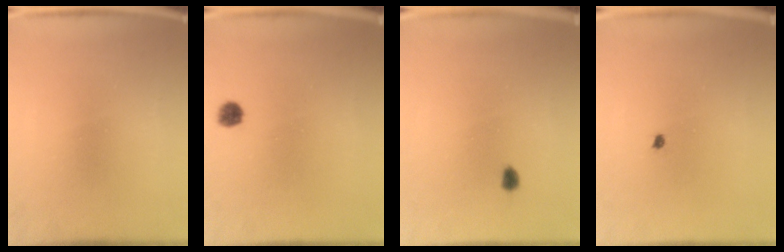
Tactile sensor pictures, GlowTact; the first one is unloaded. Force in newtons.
{"total": 2.2}
{"total": 1.7}
{"total": 0.5}